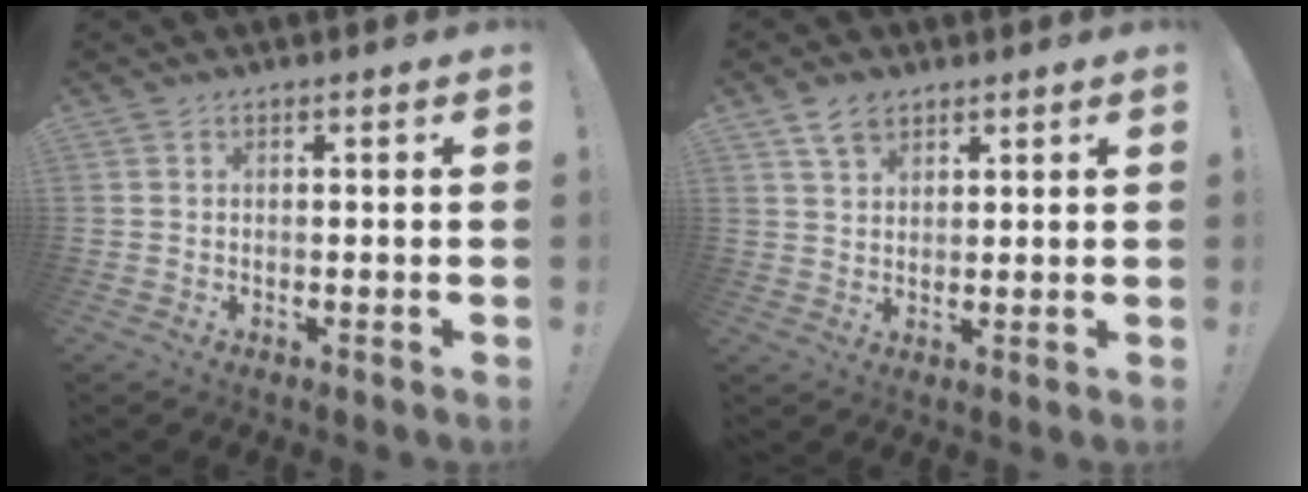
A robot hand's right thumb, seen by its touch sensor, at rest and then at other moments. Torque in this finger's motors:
{"motor_torque": [-0.56, 0.66, -0.14, 0.14, 0.00]}